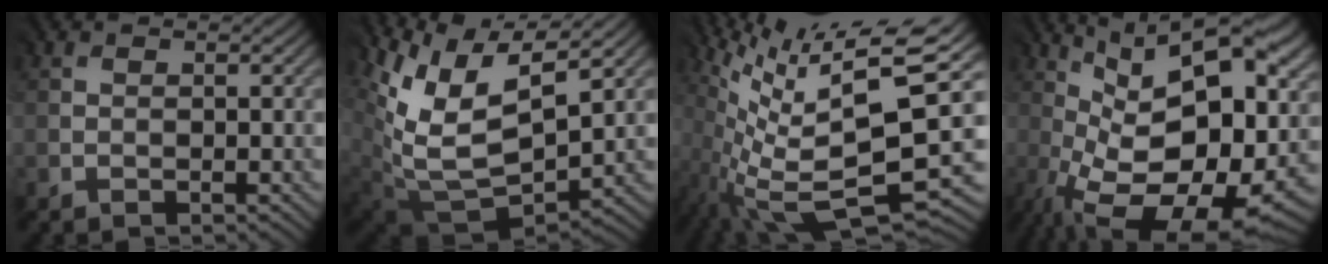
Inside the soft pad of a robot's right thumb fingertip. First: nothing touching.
{"total": 10.8, "force": [5.9, 5.3, 7.4], "torque": [-0.173, -0.005, 0.127]}
{"total": 12.7, "force": [0.2, 3.1, 12.3], "torque": [-0.228, -0.003, 0.026]}
{"total": 18.4, "force": [0.4, 9.3, 15.9], "torque": [-0.228, -0.012, 0.028]}